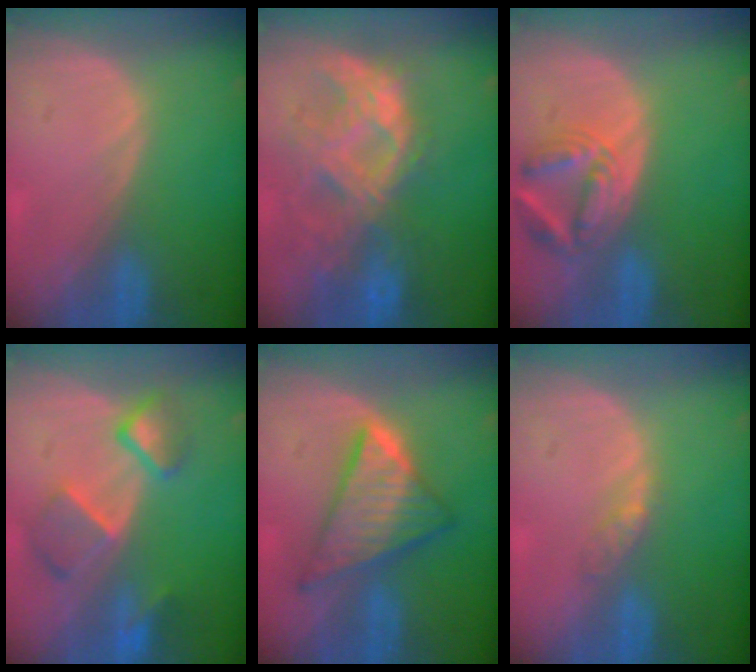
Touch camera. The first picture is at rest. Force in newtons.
{"total": 10.4, "press": 9.2, "slide": 4.9}
{"total": 6.9, "press": 6.4, "slide": 2.7}
{"total": 7.6, "press": 6.7, "slide": 3.5}
{"total": 9.0, "press": 9.0, "slide": 0.7}
{"total": 2.2, "press": 1.9, "slide": 1.2}